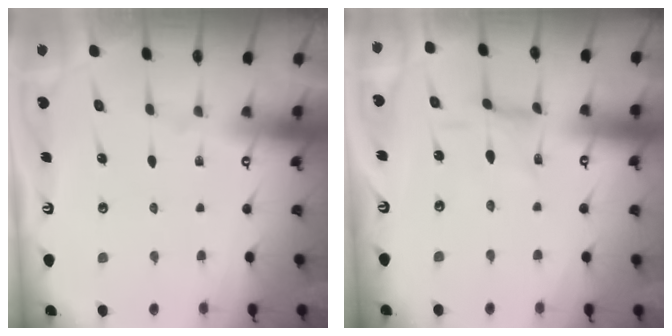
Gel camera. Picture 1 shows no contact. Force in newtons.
{"total": 0.6, "press": 0.5, "slide": 0.2}